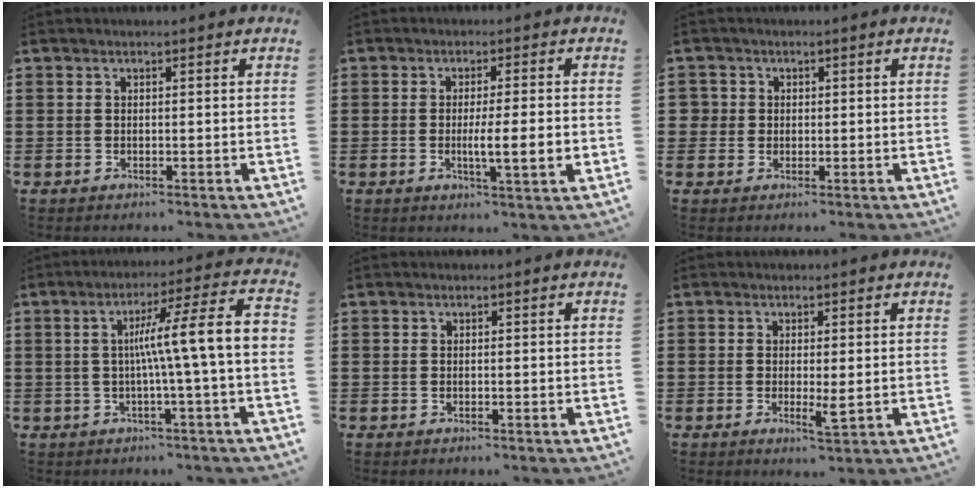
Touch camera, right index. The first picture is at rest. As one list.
[{"total": 5.8, "force": [-0.9, 0.5, 5.7], "torque": [-0.088, -0.010, -0.017]}, {"total": 1.9, "force": [0.2, 1.9, 0.2], "torque": [-0.012, 0.009, 0.003]}, {"total": 9.5, "force": [-0.3, -0.4, 9.5], "torque": [-0.165, -0.003, -0.015]}, {"total": 0.0}, {"total": 2.8, "force": [-0.4, 0.7, 2.7], "torque": [-0.046, -0.002, -0.007]}]